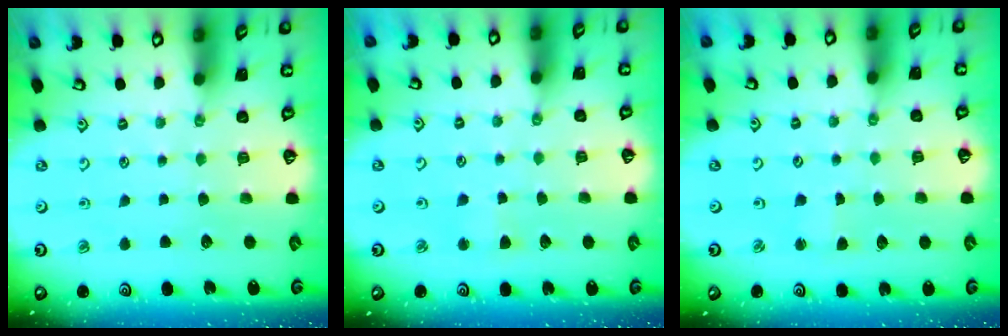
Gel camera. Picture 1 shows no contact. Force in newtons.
{"total": 2.1, "press": 2.1, "slide": 0.5}
{"total": 1.8, "press": 1.7, "slide": 0.3}